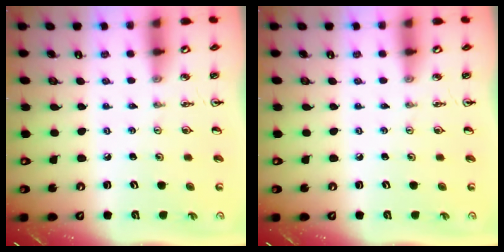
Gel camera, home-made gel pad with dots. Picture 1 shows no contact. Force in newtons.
{"total": 0.0}